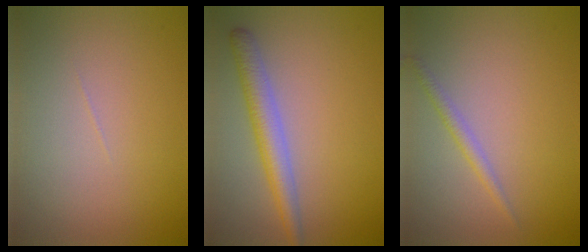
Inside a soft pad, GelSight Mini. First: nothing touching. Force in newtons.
{"total": 3.5, "press": 3.4, "slide": 0.3}
{"total": 1.3, "press": 1.3, "slide": 0.1}